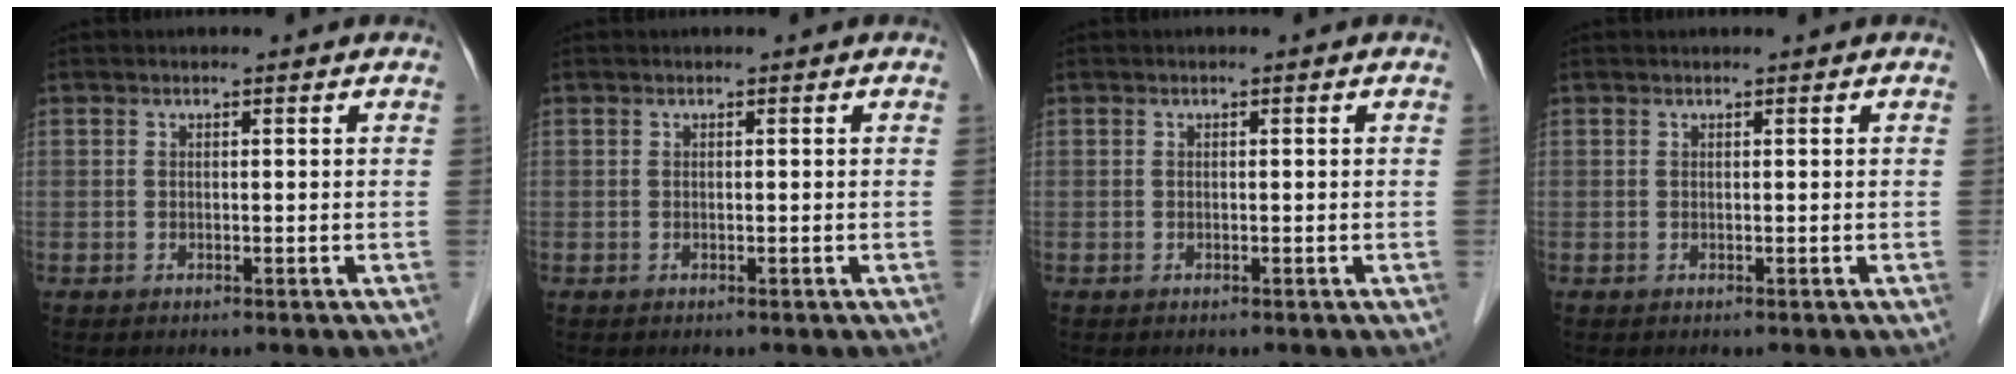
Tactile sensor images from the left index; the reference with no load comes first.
{"total": 0.0}
{"total": 0.0}
{"total": 0.0}